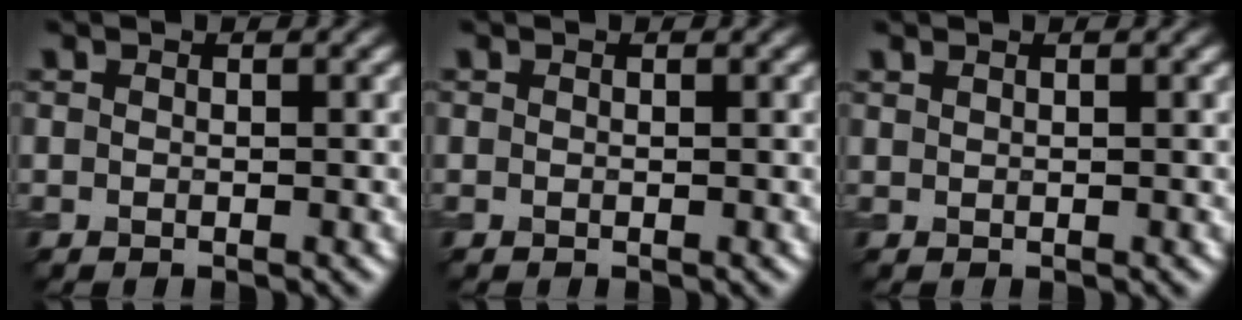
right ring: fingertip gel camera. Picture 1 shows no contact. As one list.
[{"total": 0.0}, {"total": 0.5, "force": [0.5, 0.1, 0.2], "torque": [-0.003, 0.001, 0.009]}]